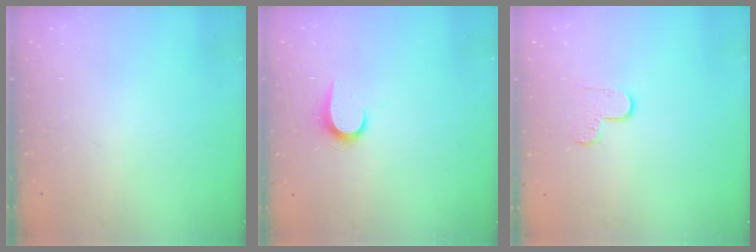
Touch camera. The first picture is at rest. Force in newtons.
{"total": 6.6, "press": 6.6, "slide": 0.7}
{"total": 5.5, "press": 5.4, "slide": 0.6}